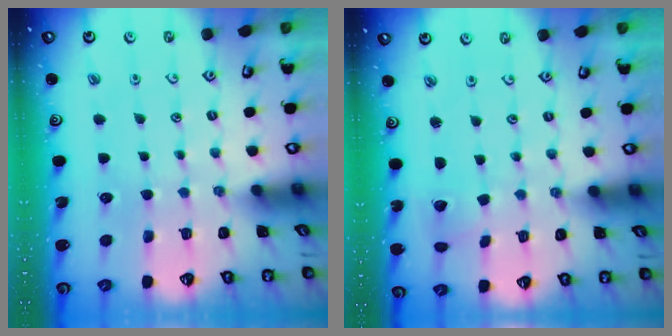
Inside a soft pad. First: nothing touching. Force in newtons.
{"total": 2.2, "press": 2.2, "slide": 0.1}